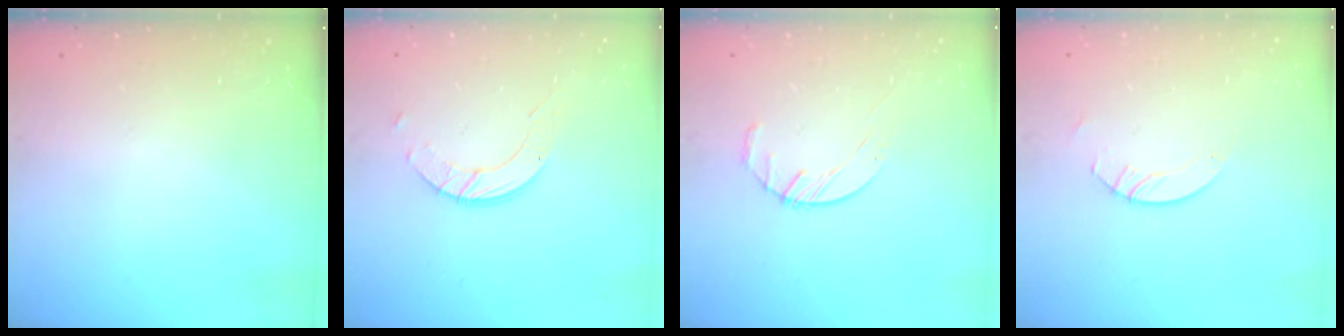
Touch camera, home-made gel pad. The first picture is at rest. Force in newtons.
{"total": 5.9, "press": 5.9, "slide": 0.5}
{"total": 4.8, "press": 4.7, "slide": 0.6}
{"total": 3.0, "press": 3.0, "slide": 0.3}